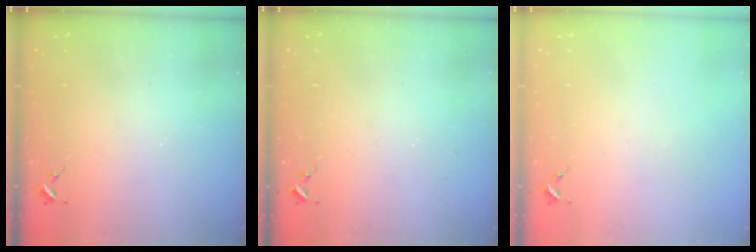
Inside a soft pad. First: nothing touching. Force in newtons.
{"total": 0.0}
{"total": 0.0}